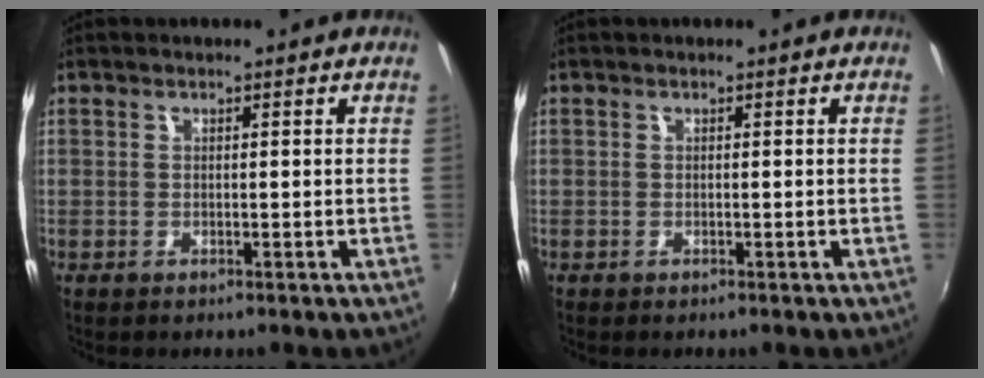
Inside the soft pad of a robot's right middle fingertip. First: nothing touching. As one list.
[{"total": 0.0}]